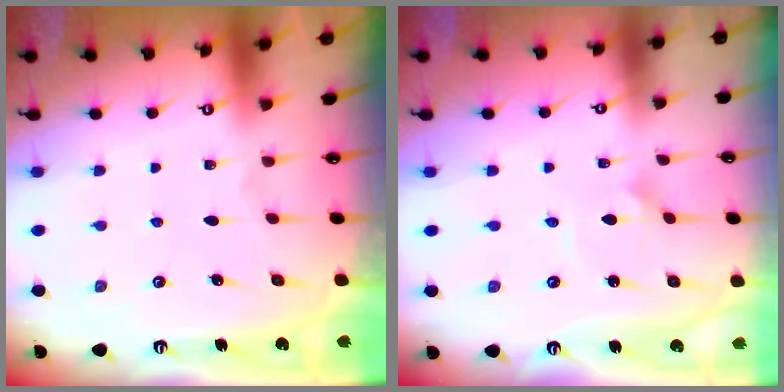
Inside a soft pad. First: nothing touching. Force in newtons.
{"total": 1.7, "press": 1.7, "slide": 0.1}